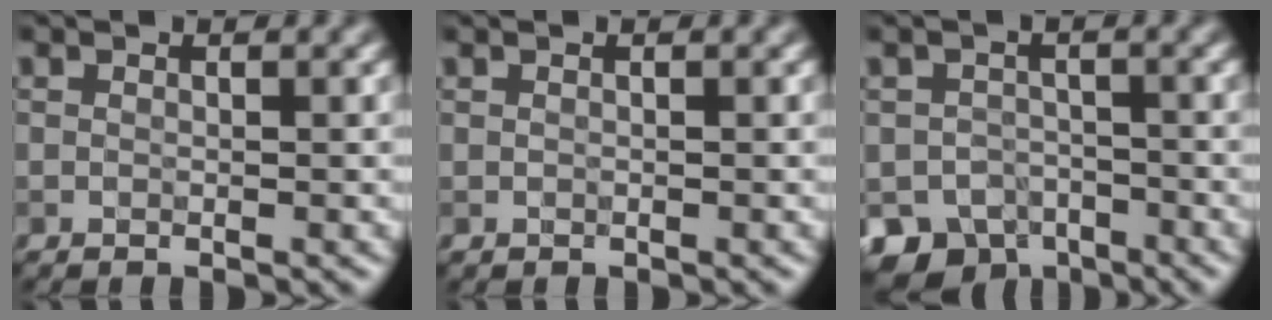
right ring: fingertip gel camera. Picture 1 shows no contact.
{"total": 0.0}
{"total": 6.0, "force": [-4.0, 4.0, 2.1], "torque": [-0.030, -0.016, -0.068]}